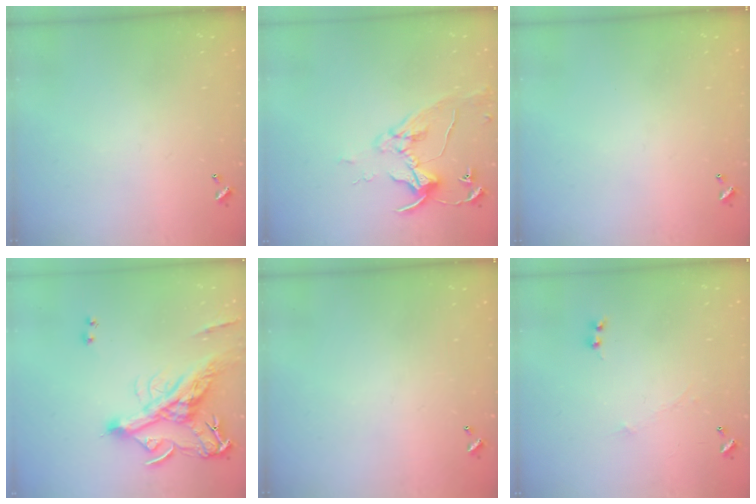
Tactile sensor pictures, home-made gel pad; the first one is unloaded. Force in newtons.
{"total": 8.5, "press": 8.4, "slide": 0.9}
{"total": 0.0}
{"total": 11.1, "press": 10.7, "slide": 2.6}
{"total": 0.0}
{"total": 0.0}